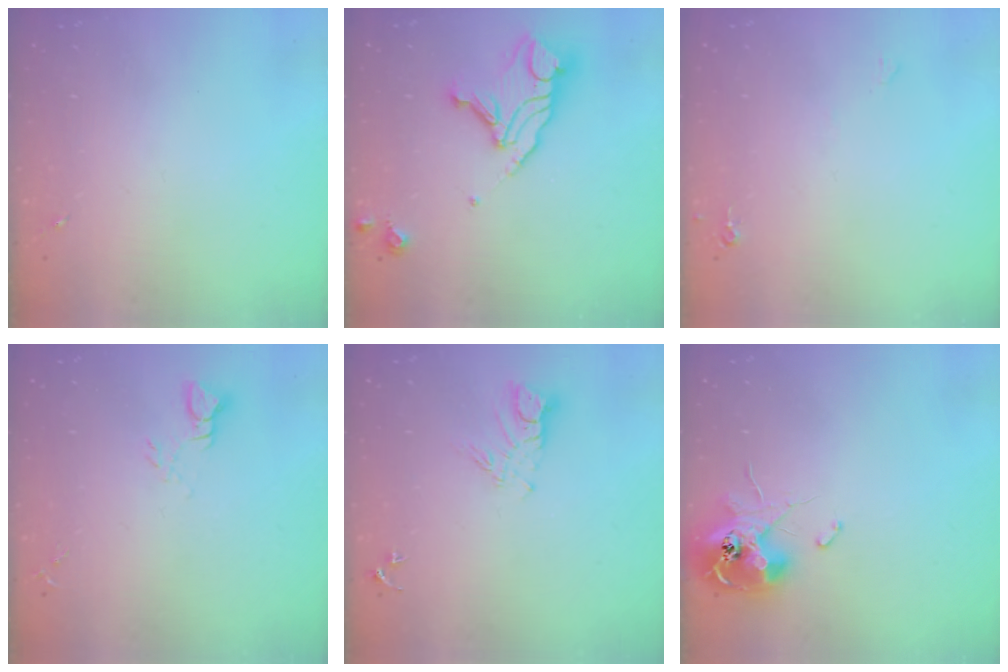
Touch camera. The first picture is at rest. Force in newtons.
{"total": 14.3, "press": 14.3, "slide": 1.0}
{"total": 4.1, "press": 4.0, "slide": 0.7}
{"total": 3.6, "press": 3.5, "slide": 0.3}
{"total": 7.7, "press": 7.7, "slide": 0.7}
{"total": 12.7, "press": 12.6, "slide": 1.5}